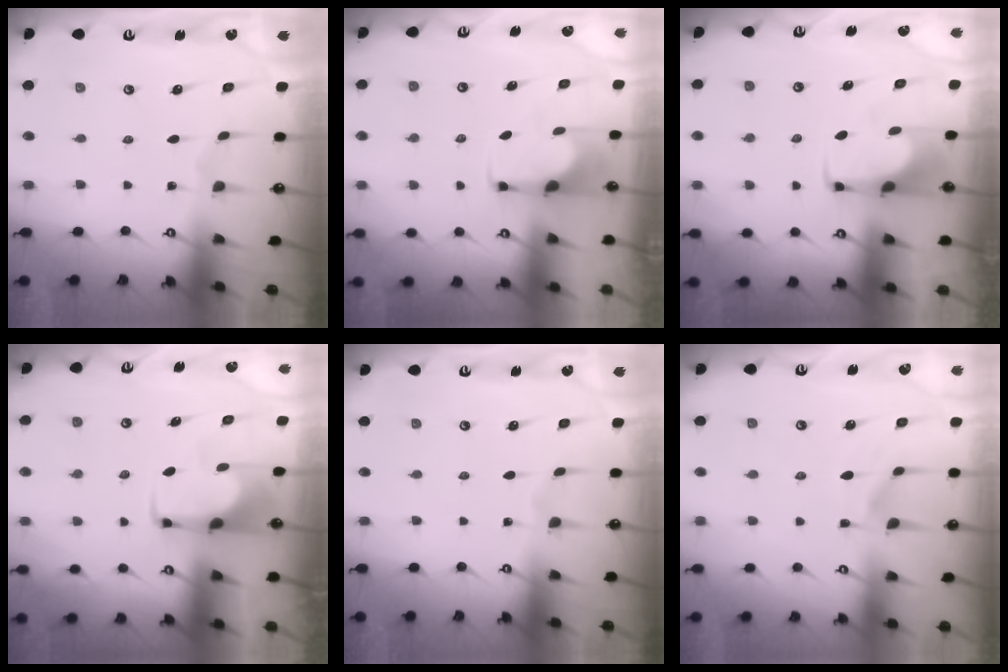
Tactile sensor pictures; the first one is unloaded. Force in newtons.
{"total": 2.5, "press": 2.4, "slide": 0.8}
{"total": 1.6, "press": 1.5, "slide": 0.3}
{"total": 2.0, "press": 2.0, "slide": 0.4}
{"total": 0.0}
{"total": 1.8, "press": 1.3, "slide": 1.3}